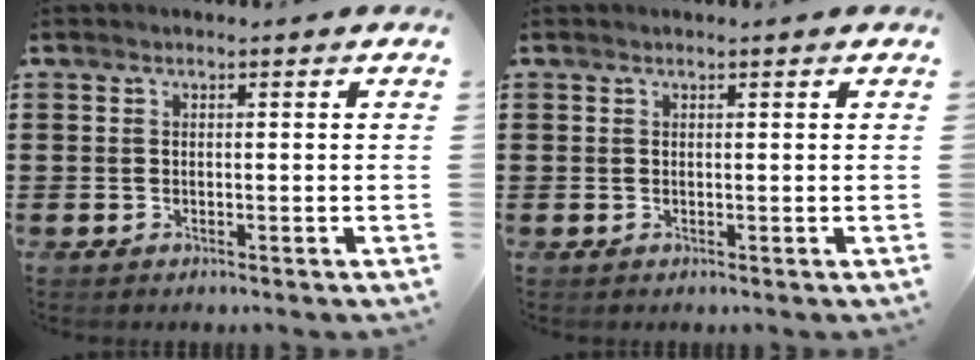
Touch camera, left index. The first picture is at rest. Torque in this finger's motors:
{"motor_torque": [0.10, -0.48, 0.06, 0.00]}